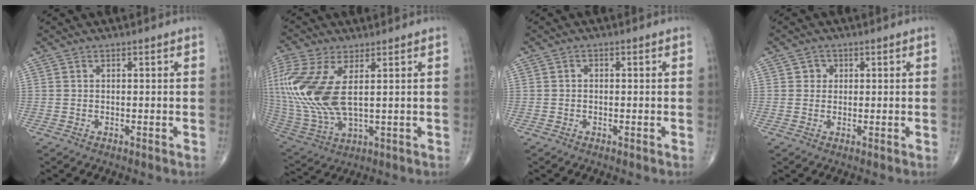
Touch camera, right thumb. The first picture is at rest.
{"total": 18.0, "force": [3.2, 8.2, 15.7], "torque": [-0.382, -0.016, 0.070]}
{"total": 0.8, "force": [-0.1, 0.6, 0.5], "torque": [-0.006, 0.002, -0.005]}
{"total": 1.9, "force": [0.5, 1.8, 0.5], "torque": [0.005, 0.001, 0.002]}